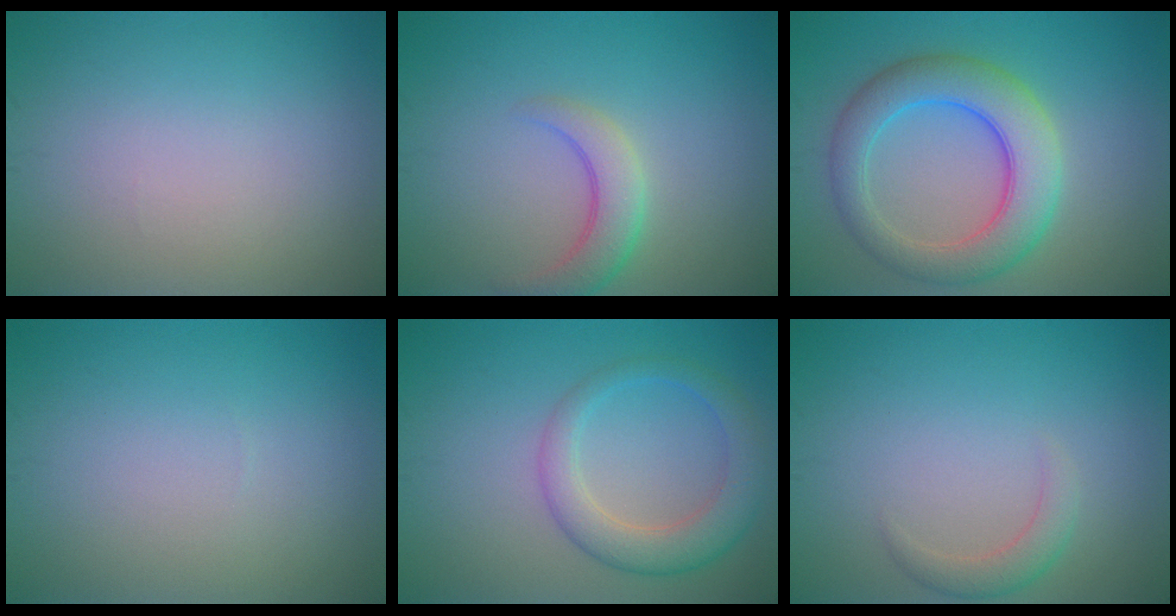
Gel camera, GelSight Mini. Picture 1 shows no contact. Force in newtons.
{"total": 3.4, "press": 3.4, "slide": 0.1}
{"total": 6.8, "press": 6.8, "slide": 0.2}
{"total": 0.0}
{"total": 4.3, "press": 4.3, "slide": 0.2}
{"total": 1.9, "press": 1.9, "slide": 0.0}